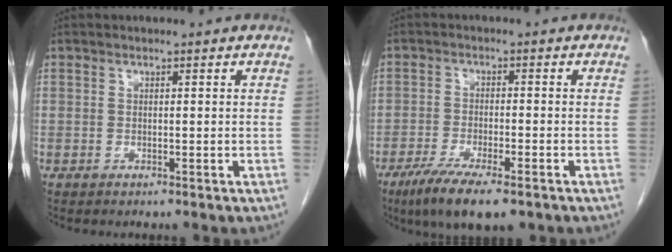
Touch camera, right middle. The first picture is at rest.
{"total": 9.4, "force": [-6.3, 1.9, 6.8], "torque": [-0.113, -0.019, -0.097]}